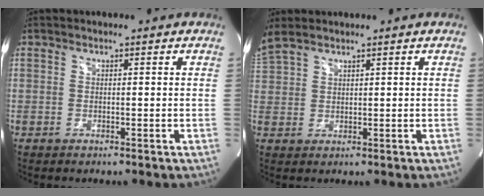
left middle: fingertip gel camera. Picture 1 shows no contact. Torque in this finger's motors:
{"motor_torque": [0.53, -0.18, 1.06, 0.21]}